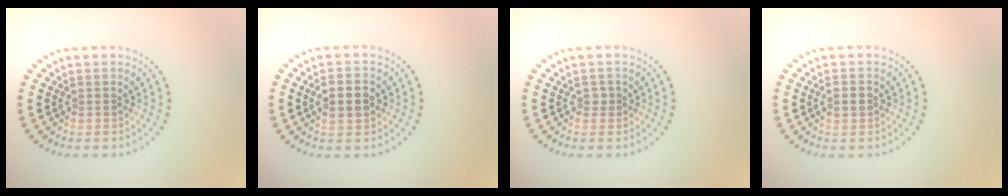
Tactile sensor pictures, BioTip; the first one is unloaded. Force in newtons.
{"total": 2.6, "press": 2.6, "slide": 0.2}
{"total": 0.6, "press": 0.6, "slide": 0.3}
{"total": 1.2, "press": 1.2, "slide": 0.1}